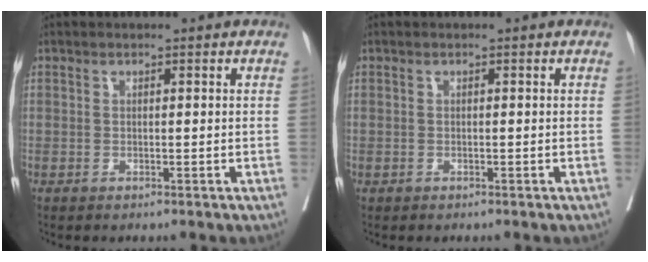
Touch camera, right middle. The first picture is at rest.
{"total": 0.0}